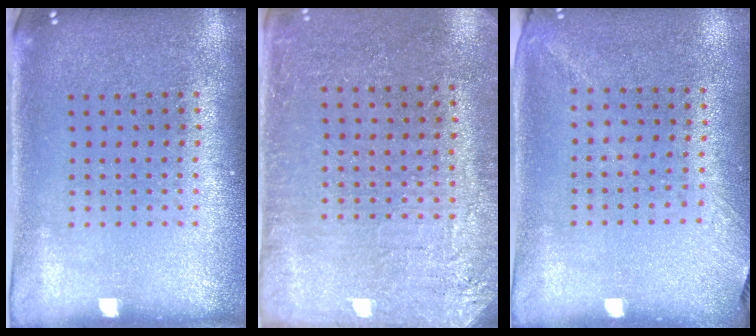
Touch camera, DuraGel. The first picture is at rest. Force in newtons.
{"total": 2.8, "press": 2.7, "slide": 0.7}
{"total": 1.3, "press": 1.0, "slide": 0.8}